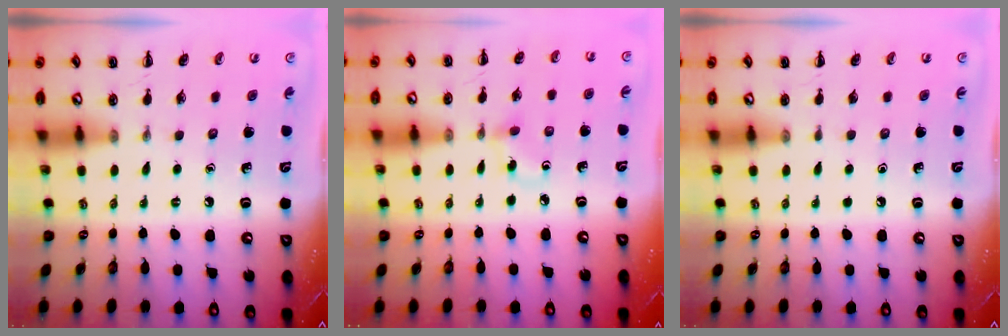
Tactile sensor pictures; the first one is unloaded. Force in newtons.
{"total": 3.5, "press": 3.2, "slide": 1.5}
{"total": 0.0}